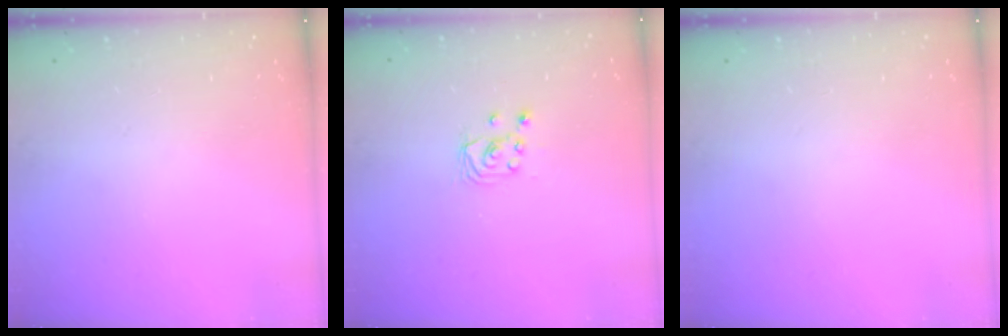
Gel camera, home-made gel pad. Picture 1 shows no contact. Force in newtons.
{"total": 2.4, "press": 2.4, "slide": 0.2}
{"total": 0.0}